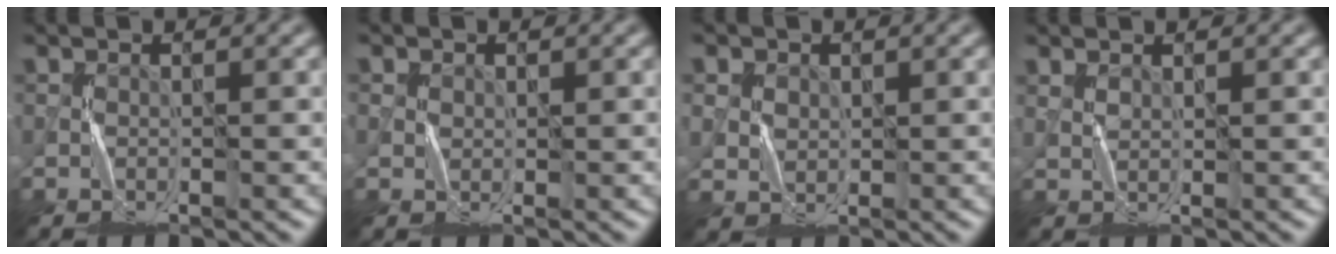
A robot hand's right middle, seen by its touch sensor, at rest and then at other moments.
{"total": 0.7, "force": [0.2, 0.6, 0.0], "torque": [-0.001, -0.003, 0.006]}
{"total": 1.9, "force": [0.7, 1.7, 0.5], "torque": [-0.017, -0.003, 0.014]}
{"total": 1.0, "force": [0.6, 0.3, 0.8], "torque": [-0.019, -0.004, 0.016]}